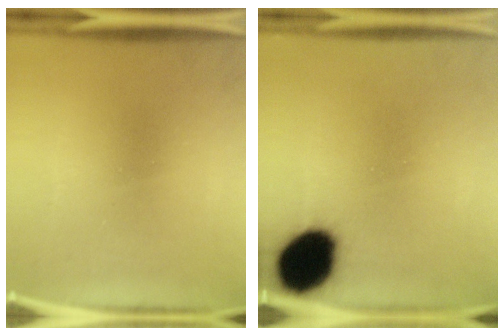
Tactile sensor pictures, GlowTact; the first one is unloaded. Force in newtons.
{"total": 16.5}